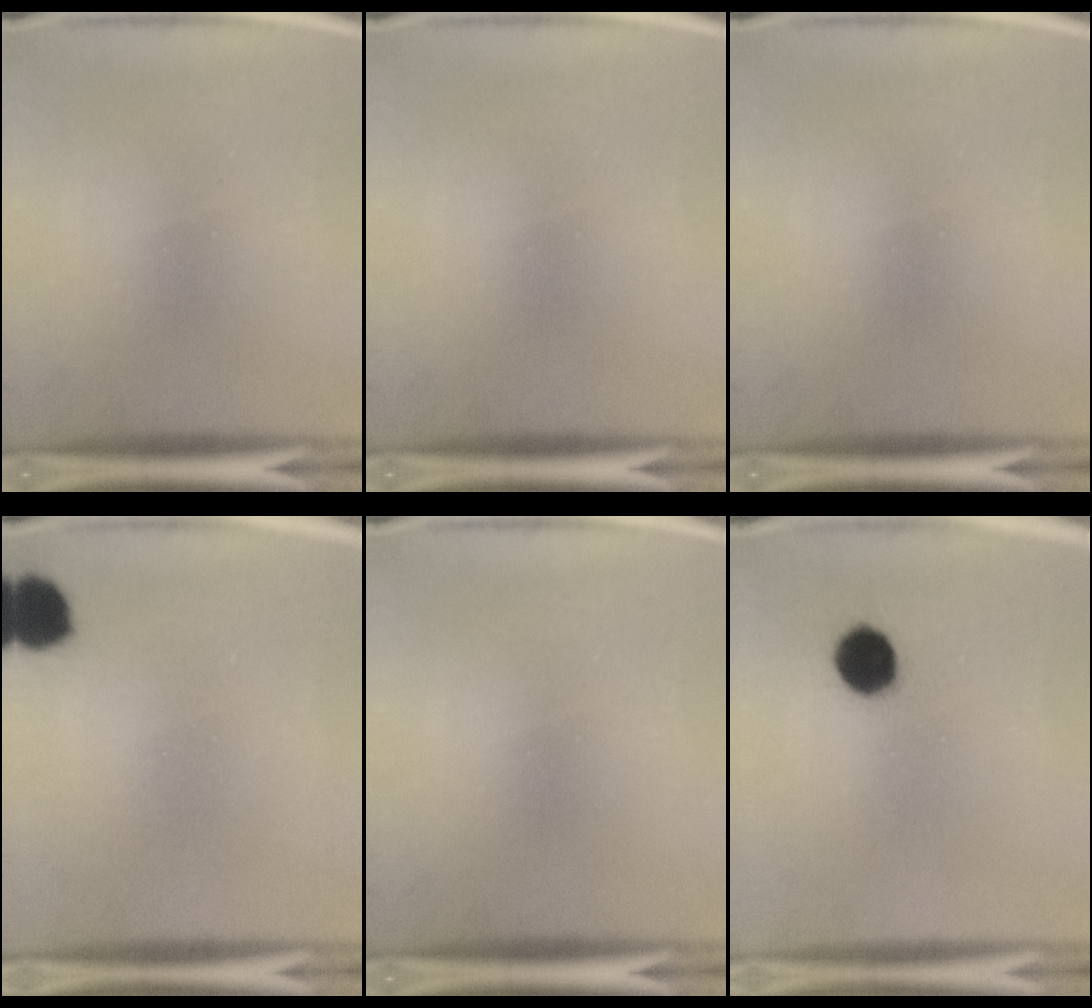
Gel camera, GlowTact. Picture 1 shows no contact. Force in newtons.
{"total": 0.0}
{"total": 0.0}
{"total": 7.0}
{"total": 0.0}
{"total": 7.3}